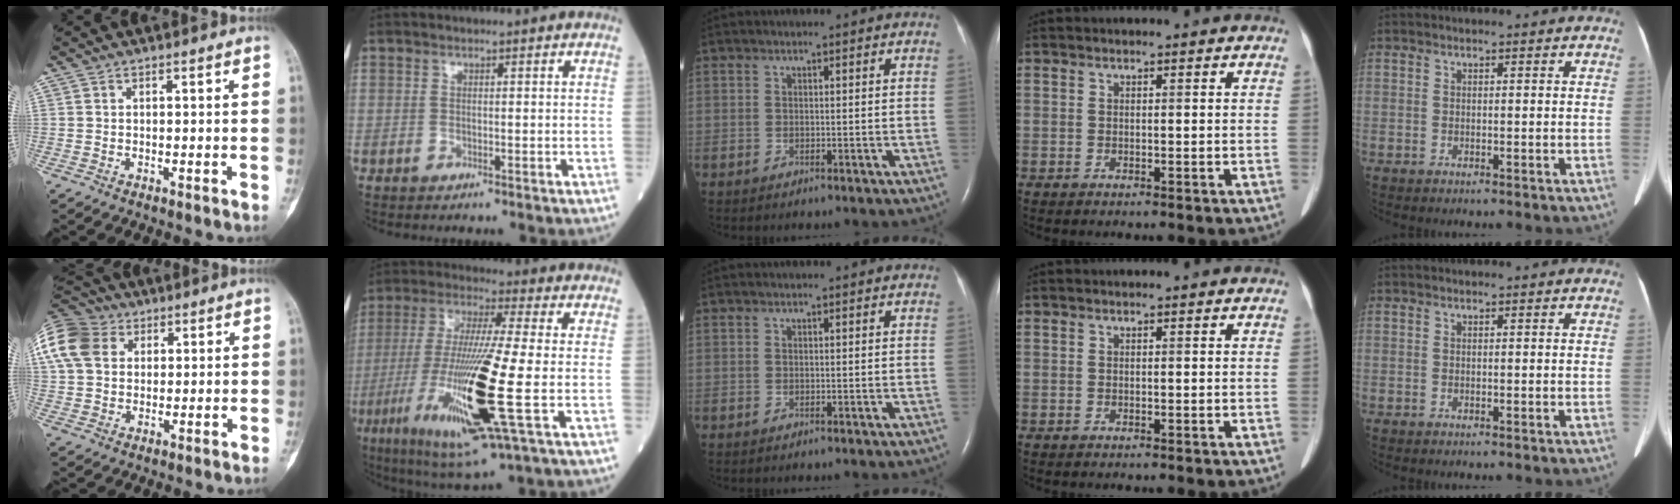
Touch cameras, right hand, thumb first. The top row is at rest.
{"thumb": {"total": 17.5, "force": [6.1, 13.2, 9.7], "torque": [-0.229, 0.035, 0.112]}, "index": {"total": 19.9, "force": [-5.4, 0.6, 19.1], "torque": [-0.404, -0.040, -0.102]}}